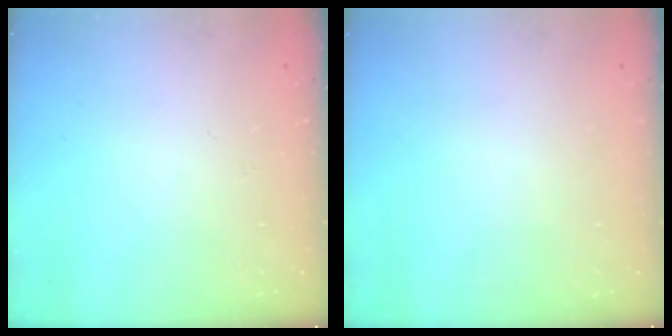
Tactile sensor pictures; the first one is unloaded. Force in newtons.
{"total": 0.0}